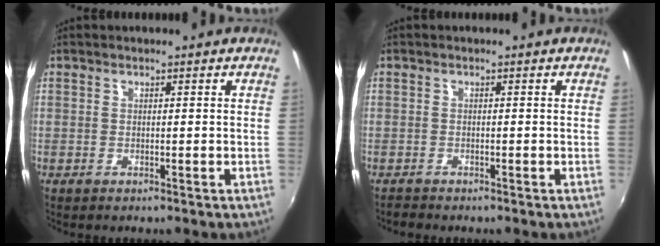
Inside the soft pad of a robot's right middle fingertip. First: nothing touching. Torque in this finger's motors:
{"motor_torque": [0.29, -0.50, 0.05, 0.04]}